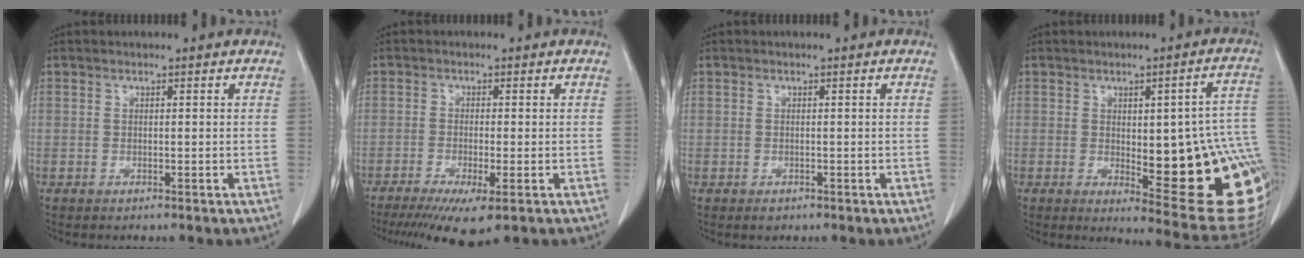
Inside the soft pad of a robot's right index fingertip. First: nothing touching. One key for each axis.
{"total": 7.9, "fx": -5.0, "fy": 0.9, "fz": 6.1, "tx": -0.095, "ty": -0.024, "tz": -0.078}
{"total": 1.0, "fx": -0.6, "fy": 0.7, "fz": 0.3, "tx": -0.002, "ty": 0.000, "tz": -0.005}
{"total": 21.7, "fx": -2.7, "fy": 5.4, "fz": 20.9, "tx": -0.172, "ty": 0.010, "tz": -0.009}